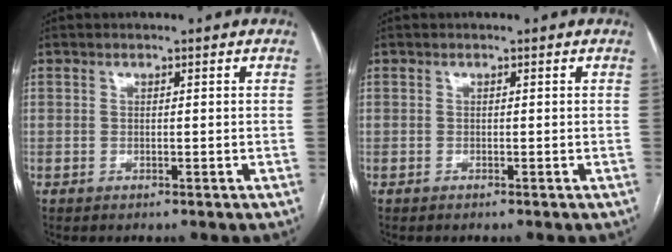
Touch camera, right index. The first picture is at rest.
{"total": 0.0}